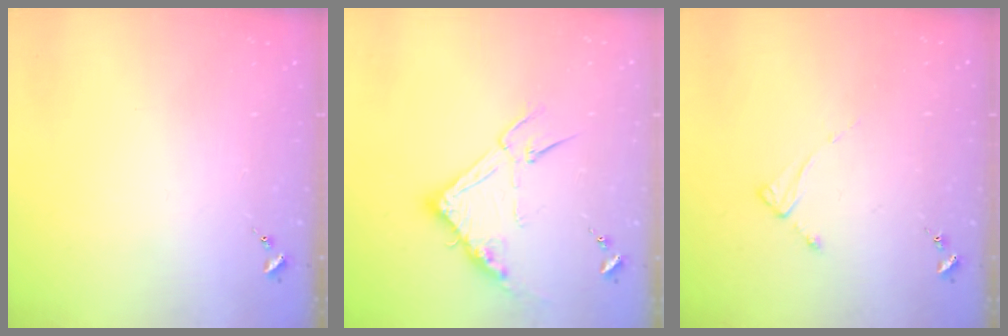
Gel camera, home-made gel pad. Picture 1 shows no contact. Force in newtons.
{"total": 13.8, "press": 13.8, "slide": 0.8}
{"total": 2.6, "press": 2.6, "slide": 0.2}